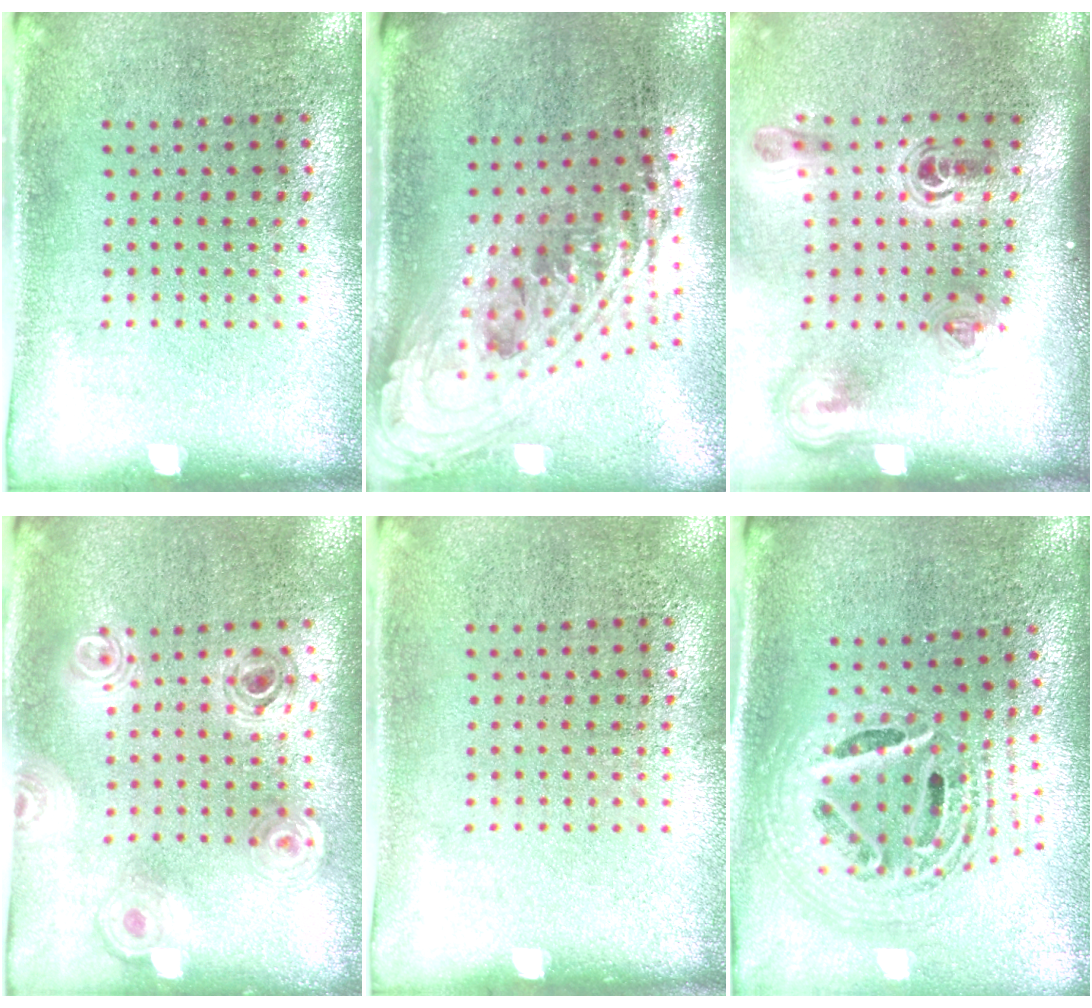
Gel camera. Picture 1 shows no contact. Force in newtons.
{"total": 2.4, "press": 1.7, "slide": 1.7}
{"total": 2.3, "press": 1.5, "slide": 1.8}
{"total": 0.8, "press": 0.8, "slide": 0.1}
{"total": 0.0}
{"total": 2.3, "press": 1.7, "slide": 1.5}